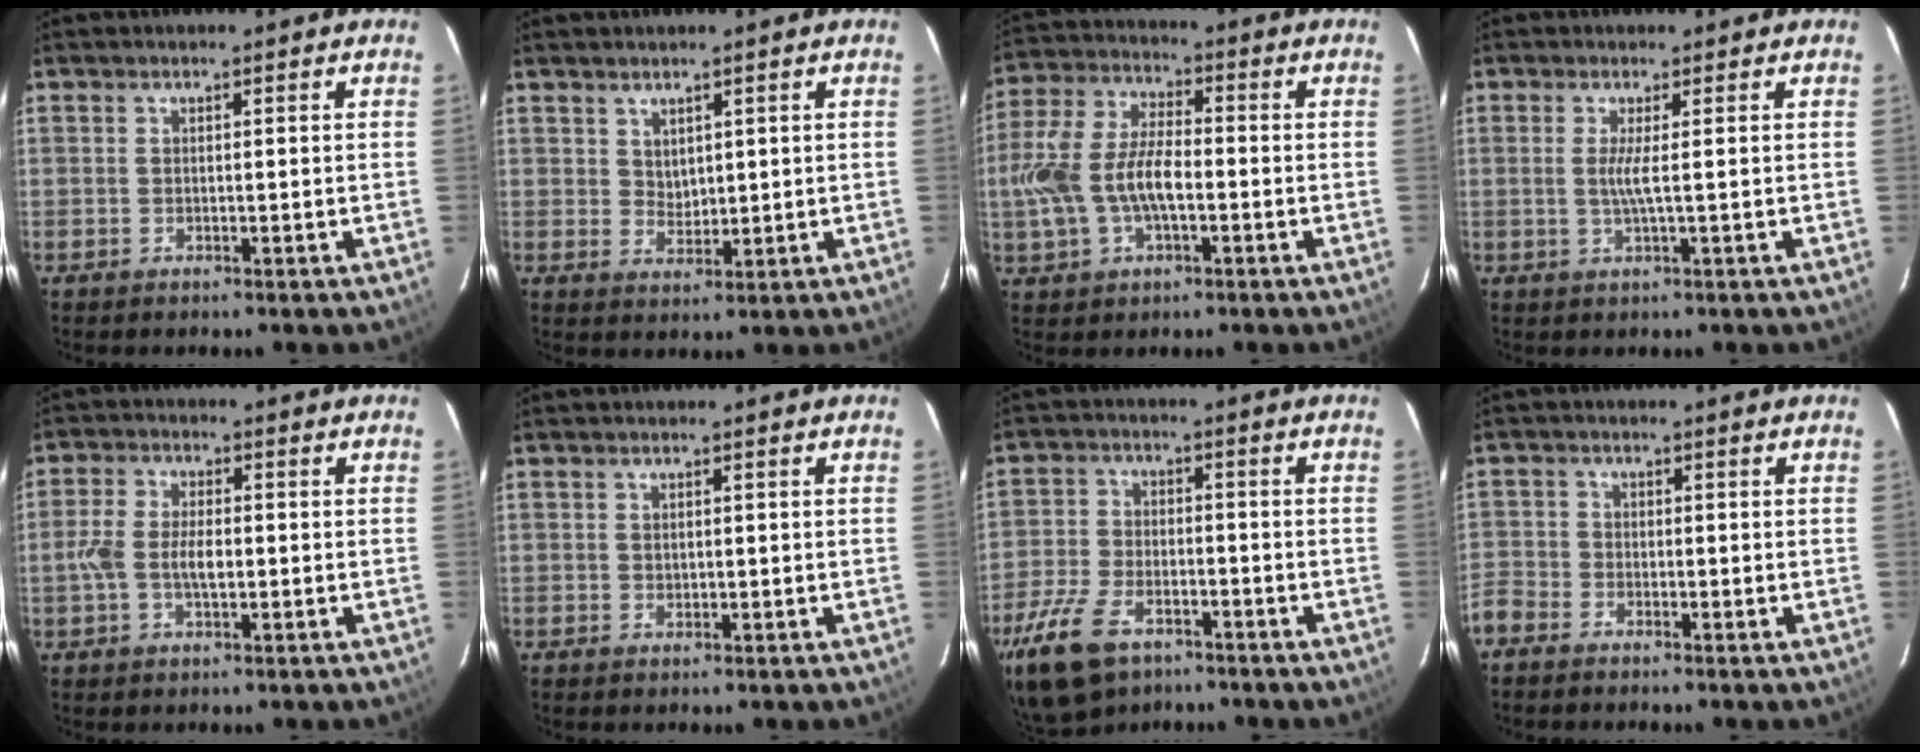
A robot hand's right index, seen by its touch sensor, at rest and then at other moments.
{"total": 2.7, "force": [1.7, 1.8, 1.0], "torque": [-0.011, 0.000, 0.035]}
{"total": 13.5, "force": [-2.2, 7.0, 11.4], "torque": [-0.246, 0.010, -0.040]}
{"total": 2.5, "force": [0.2, -0.6, 2.4], "torque": [-0.046, -0.006, 0.001]}
{"total": 6.2, "force": [-1.0, 2.9, 5.3], "torque": [-0.112, 0.006, -0.021]}
{"total": 1.2, "force": [0.2, 0.9, 0.7], "torque": [-0.011, 0.003, 0.005]}
{"total": 14.2, "force": [-8.9, 7.8, 7.9], "torque": [-0.202, -0.018, -0.168]}
{"total": 5.0, "force": [-3.5, 3.4, 0.9], "torque": [-0.038, 0.000, -0.080]}